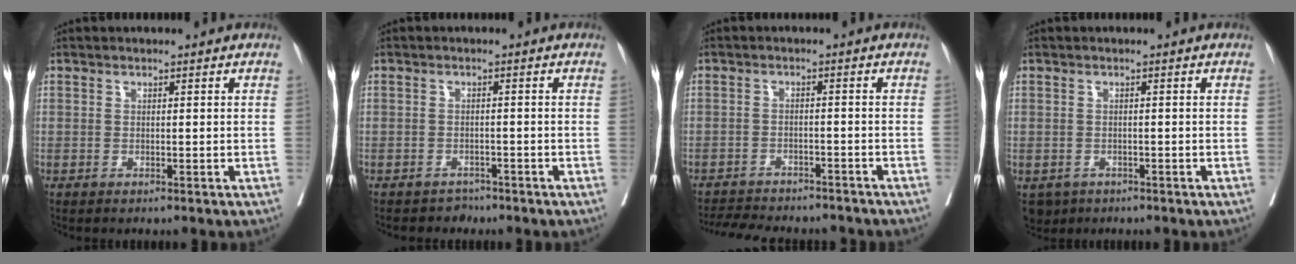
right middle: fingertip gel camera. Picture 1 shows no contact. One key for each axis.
{"total": 3.1, "fx": -2.7, "fy": 1.5, "fz": -0.2, "tx": 0.000, "ty": 0.003, "tz": -0.044}
{"total": 12.1, "fx": -11.1, "fy": 2.8, "fz": 3.8, "tx": -0.072, "ty": 0.003, "tz": -0.146}
{"total": 3.7, "fx": -2.4, "fy": 2.8, "fz": 0.8, "tx": -0.008, "ty": 0.001, "tz": -0.035}